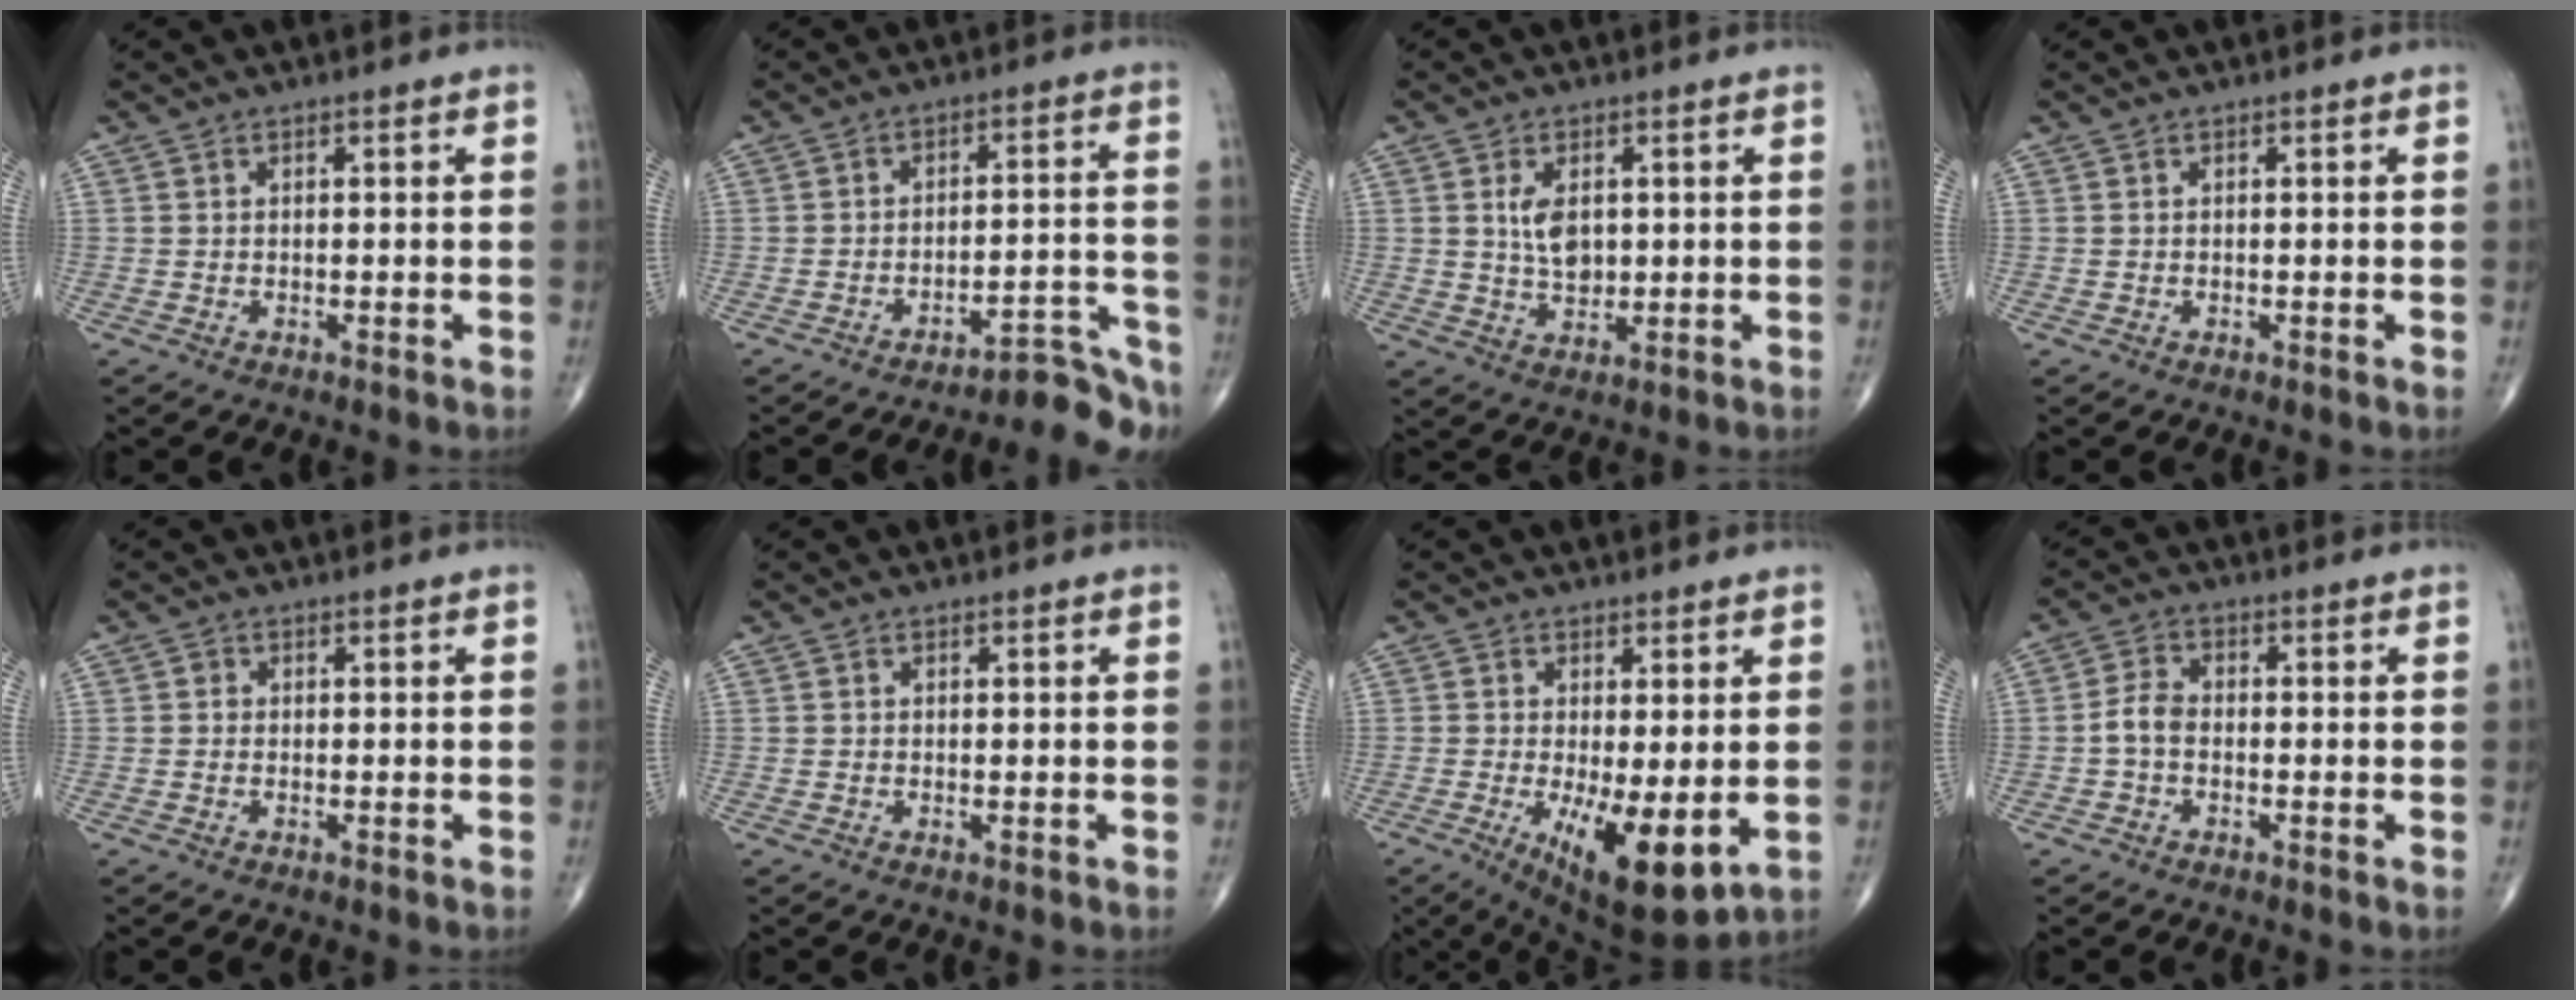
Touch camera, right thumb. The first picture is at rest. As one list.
[{"total": 7.9, "force": [-7.7, 0.4, 1.5], "torque": [0.010, 0.095, -0.112]}, {"total": 5.4, "force": [1.0, 3.2, 4.1], "torque": [-0.065, -0.008, 0.023]}, {"total": 0.0}, {"total": 0.7, "force": [0.0, 0.7, 0.2], "torque": [0.002, 0.002, -0.002]}, {"total": 0.0}, {"total": 11.7, "force": [-2.3, 4.1, 10.8], "torque": [-0.168, -0.027, -0.022]}, {"total": 3.7, "force": [-1.0, 2.5, 2.6], "torque": [-0.050, 0.013, -0.027]}]